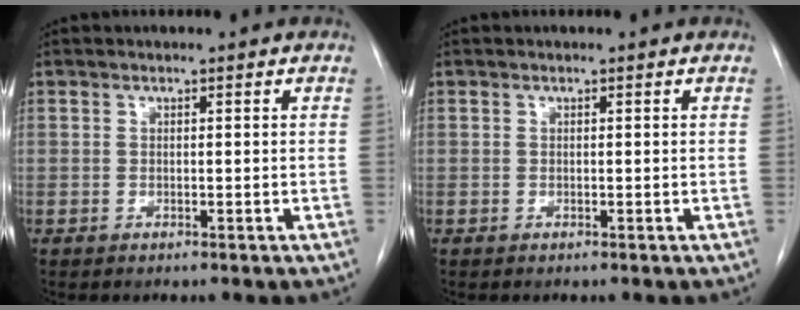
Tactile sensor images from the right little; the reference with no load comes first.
{"total": 0.0}